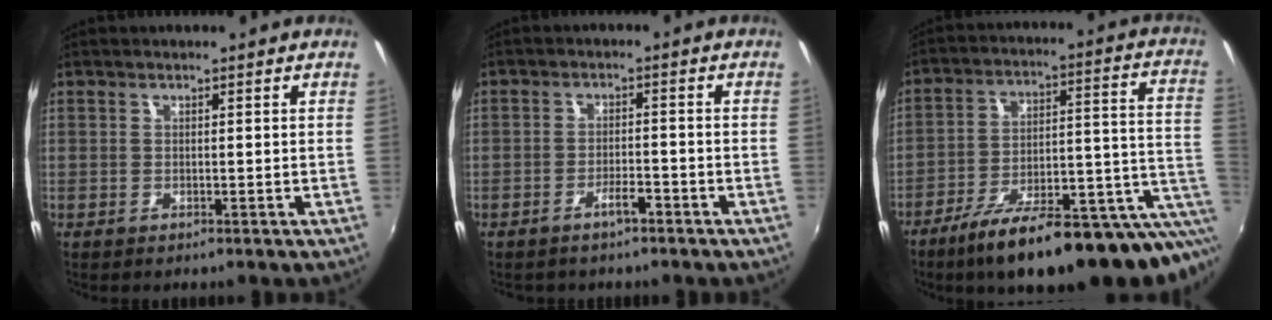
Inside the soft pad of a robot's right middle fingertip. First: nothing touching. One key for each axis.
{"total": 2.9, "fx": -2.2, "fy": 0.7, "fz": 1.7, "tx": -0.038, "ty": 0.004, "tz": -0.033}
{"total": 24.5, "fx": -13.9, "fy": 6.0, "fz": 19.3, "tx": -0.254, "ty": -0.030, "tz": -0.198}